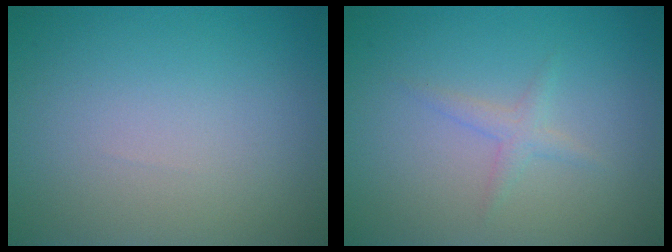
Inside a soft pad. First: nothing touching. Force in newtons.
{"total": 1.3, "press": 1.3, "slide": 0.1}